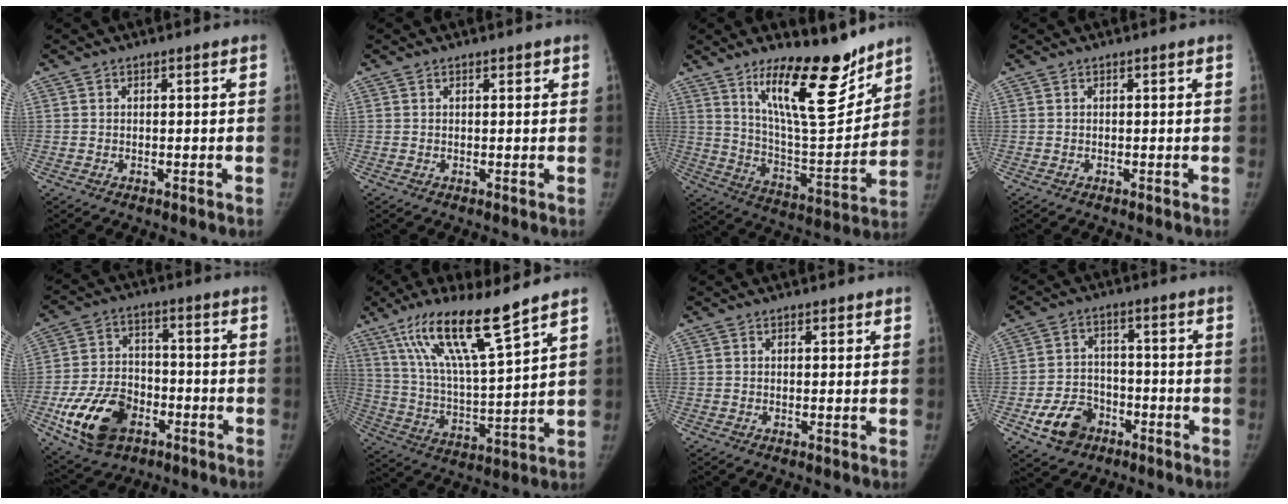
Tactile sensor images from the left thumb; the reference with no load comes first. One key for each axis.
{"total": 0.8, "fx": 0.6, "fy": 0.3, "fz": 0.5, "tx": -0.007, "ty": -0.002, "tz": 0.007}
{"total": 19.7, "fx": 13.5, "fy": 5.9, "fz": 13.2, "tx": -0.165, "ty": -0.102, "tz": 0.229}
{"total": 0.0}
{"total": 15.1, "fx": -6.5, "fy": 10.0, "fz": 9.3, "tx": -0.152, "ty": 0.022, "tz": -0.108}
{"total": 16.9, "fx": 11.2, "fy": 1.9, "fz": 12.4, "tx": -0.218, "ty": -0.056, "tz": 0.214}
{"total": 0.9, "fx": 0.6, "fy": 0.5, "fz": 0.4, "tx": 0.001, "ty": -0.004, "tz": 0.007}
{"total": 8.9, "fx": -4.4, "fy": 6.7, "fz": 3.8, "tx": -0.047, "ty": 0.027, "tz": -0.073}